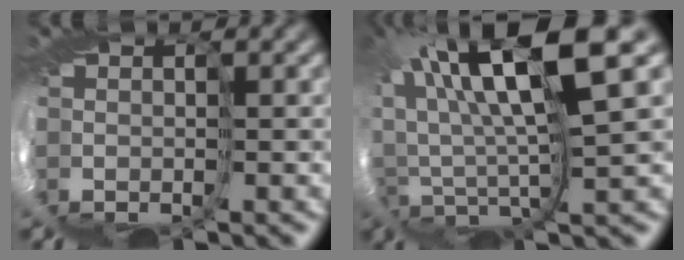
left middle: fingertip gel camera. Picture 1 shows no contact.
{"total": 11.2, "force": [7.6, 0.9, 8.2], "torque": [-0.171, 0.019, 0.135]}